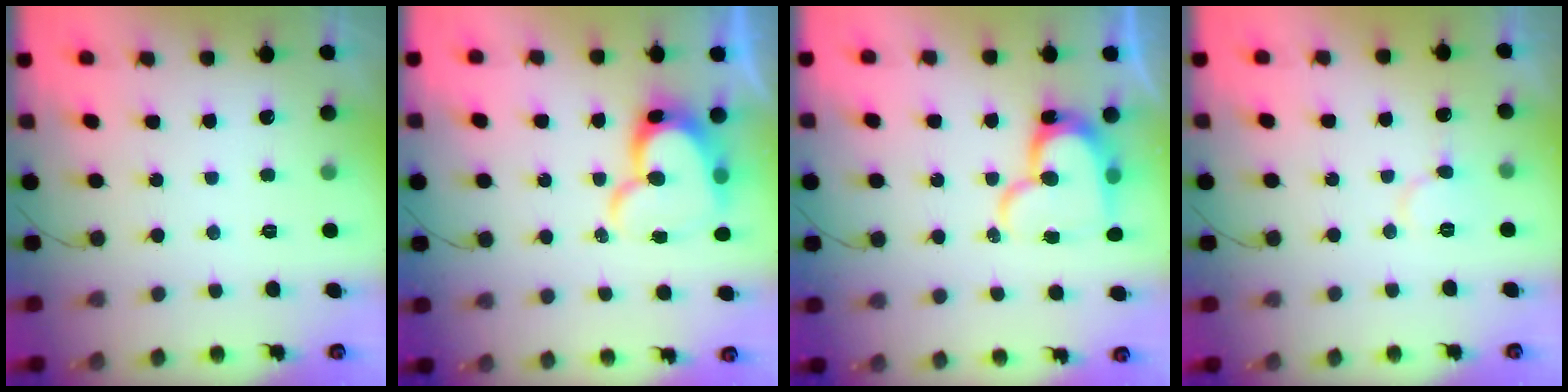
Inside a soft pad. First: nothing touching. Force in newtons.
{"total": 14.8, "press": 14.7, "slide": 1.4}
{"total": 16.2, "press": 16.1, "slide": 1.7}
{"total": 6.4, "press": 6.3, "slide": 0.6}